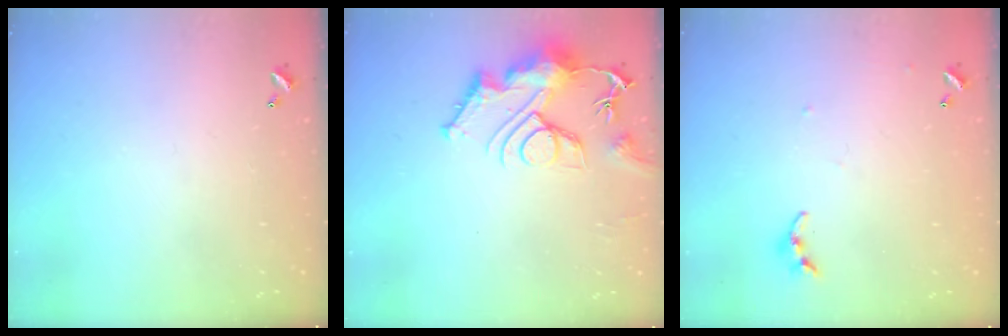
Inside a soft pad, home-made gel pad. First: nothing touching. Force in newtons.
{"total": 11.9, "press": 11.8, "slide": 1.6}
{"total": 4.2, "press": 4.1, "slide": 0.4}